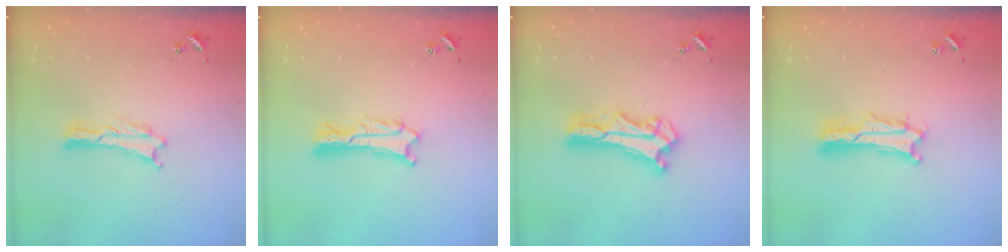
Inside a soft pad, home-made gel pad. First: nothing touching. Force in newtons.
{"total": 1.8, "press": 1.8, "slide": 0.2}
{"total": 8.1, "press": 8.0, "slide": 0.6}
{"total": 2.0, "press": 2.0, "slide": 0.3}